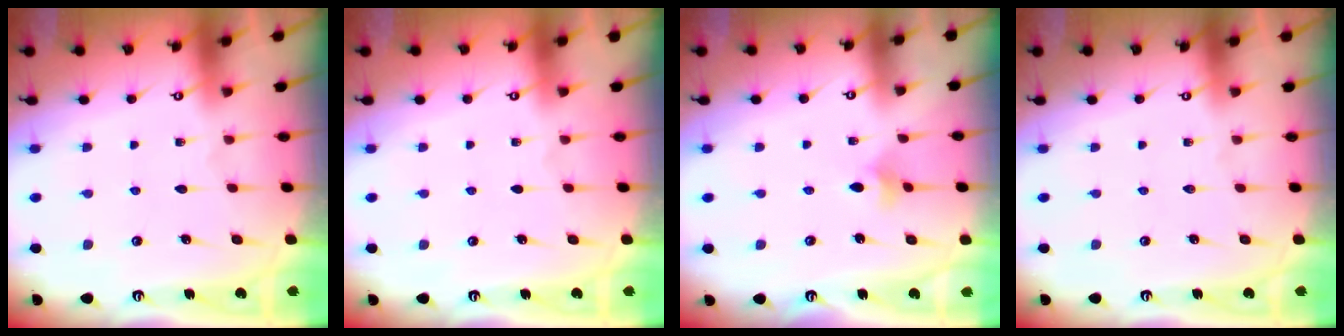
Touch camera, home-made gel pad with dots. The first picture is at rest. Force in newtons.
{"total": 0.0}
{"total": 4.3, "press": 4.2, "slide": 0.9}
{"total": 0.0}